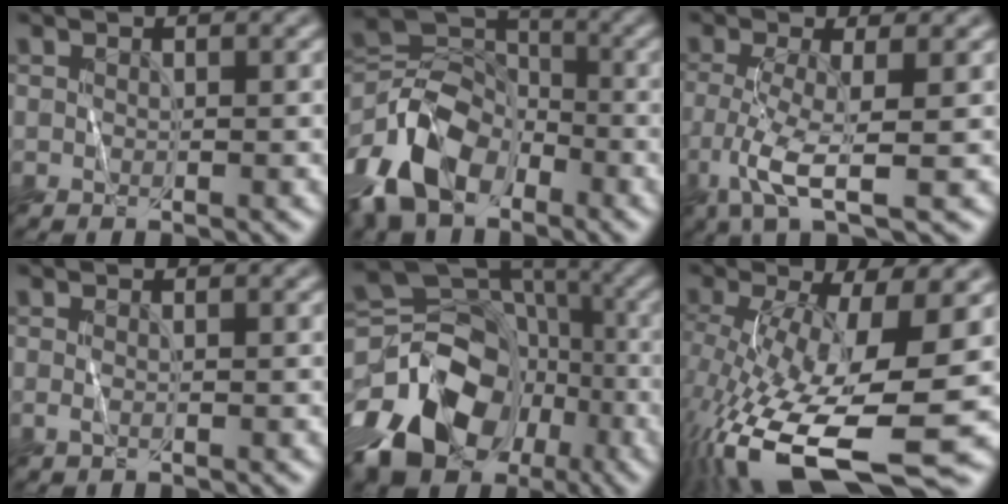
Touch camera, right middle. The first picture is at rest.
{"total": 9.2, "force": [-5.7, 5.2, 5.0], "torque": [-0.103, -0.007, -0.118]}
{"total": 4.5, "force": [-1.7, 0.4, 4.1], "torque": [-0.089, -0.005, -0.035]}
{"total": 0.5, "force": [-0.3, 0.0, 0.4], "torque": [-0.006, 0.000, -0.007]}
{"total": 12.6, "force": [-6.3, 8.6, 6.7], "torque": [-0.131, 0.003, -0.120]}
{"total": 14.1, "force": [-4.6, 4.5, 12.6], "torque": [-0.253, -0.030, -0.069]}